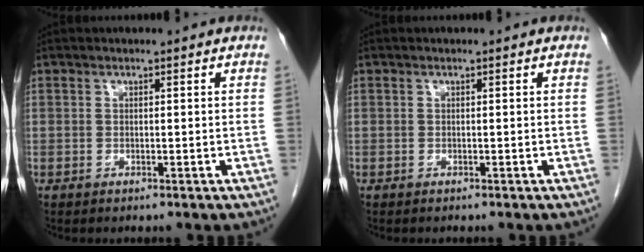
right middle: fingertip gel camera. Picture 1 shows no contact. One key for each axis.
{"total": 0.0}